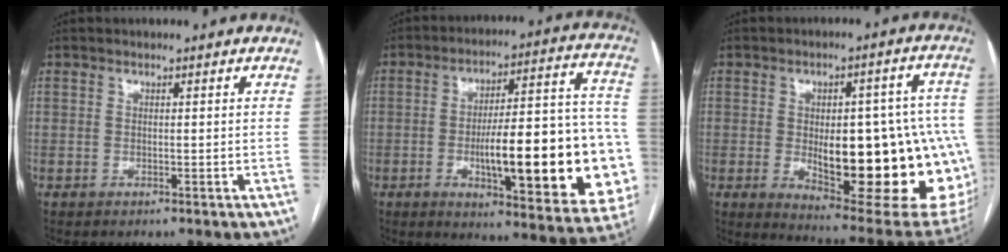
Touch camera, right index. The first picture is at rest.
{"total": 26.2, "force": [-5.5, 5.5, 25.0], "torque": [-0.277, 0.017, -0.063]}
{"total": 25.3, "force": [-3.8, 8.1, 23.6], "torque": [-0.224, 0.014, -0.022]}